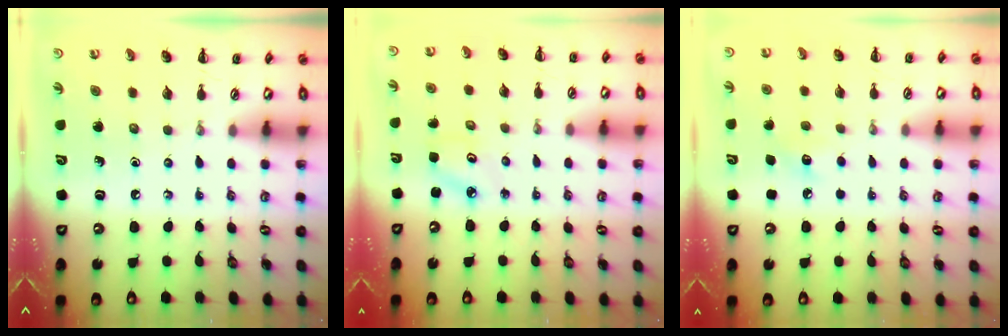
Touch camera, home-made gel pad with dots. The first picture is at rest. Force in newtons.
{"total": 2.9, "press": 2.8, "slide": 0.5}
{"total": 6.1, "press": 5.9, "slide": 1.6}